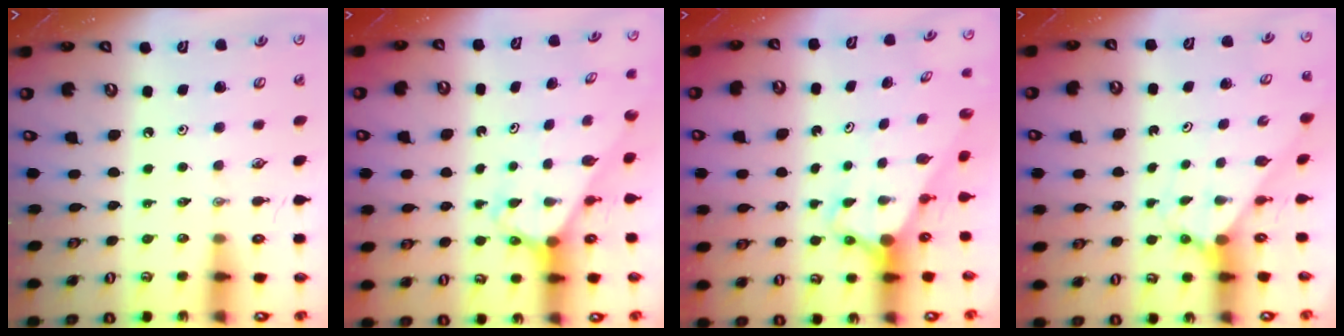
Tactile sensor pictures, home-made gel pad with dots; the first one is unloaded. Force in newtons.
{"total": 2.6, "press": 2.6, "slide": 0.2}
{"total": 3.1, "press": 3.1, "slide": 0.2}
{"total": 2.6, "press": 2.6, "slide": 0.2}